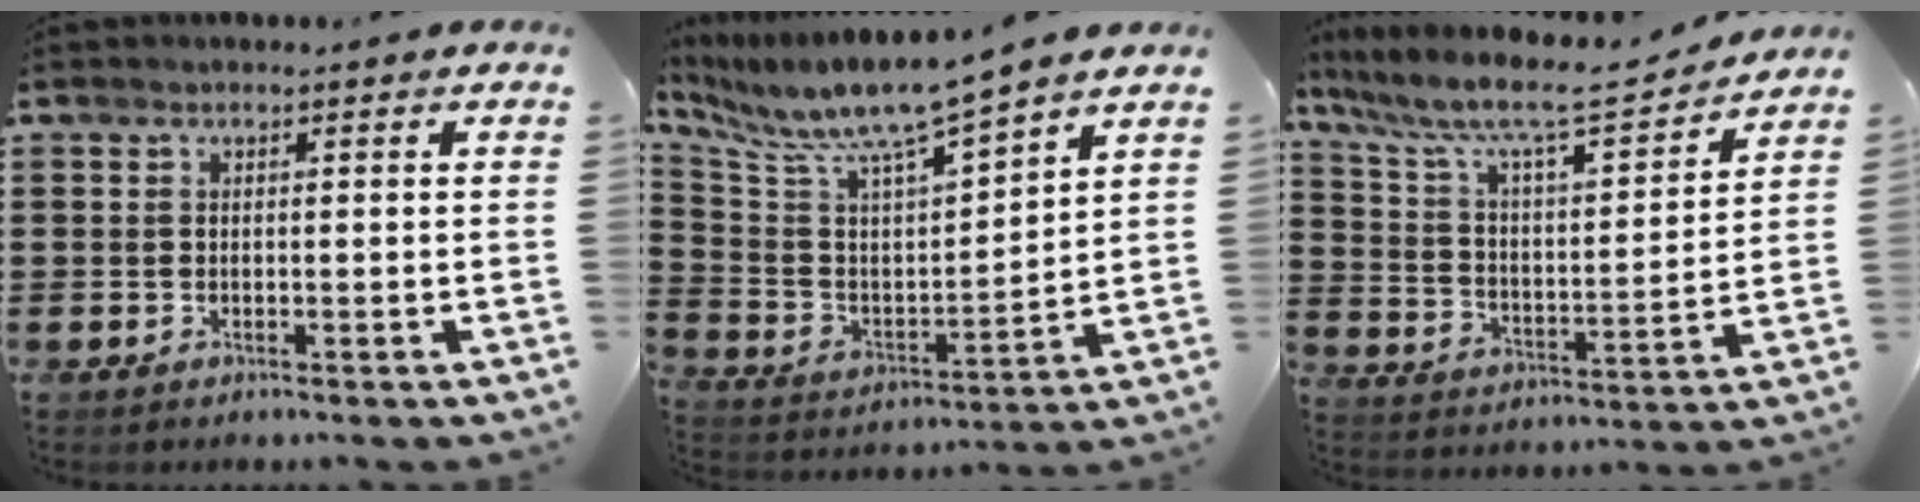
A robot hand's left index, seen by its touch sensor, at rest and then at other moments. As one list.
[{"total": 8.0, "force": [7.0, -0.2, 3.8], "torque": [-0.108, -0.054, 0.114]}, {"total": 8.4, "force": [7.1, 1.2, 4.3], "torque": [-0.116, -0.047, 0.114]}]